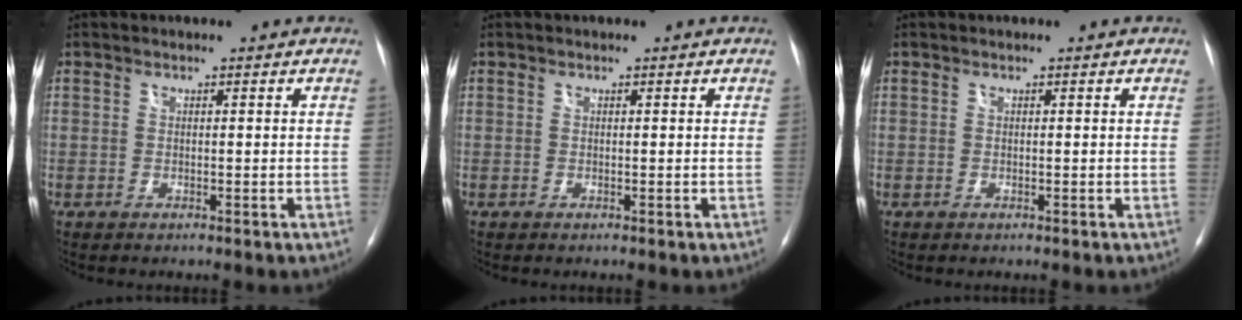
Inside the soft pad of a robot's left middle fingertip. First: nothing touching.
{"total": 0.0}
{"total": 0.0}